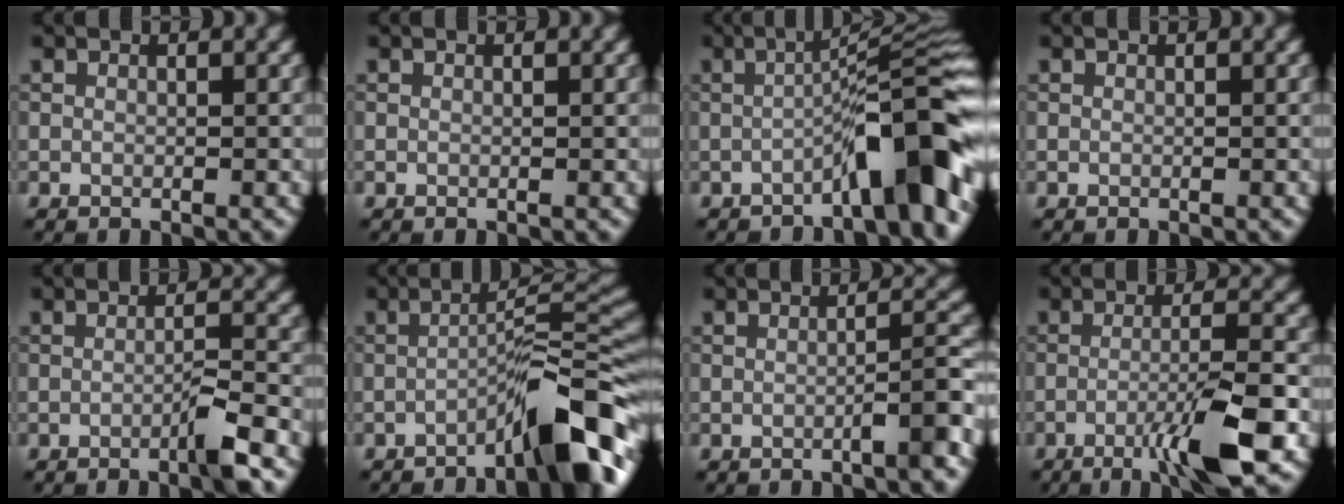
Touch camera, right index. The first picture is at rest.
{"total": 0.0}
{"total": 7.9, "force": [-3.5, 1.1, 7.0], "torque": [-0.093, 0.027, -0.062]}
{"total": 0.0}
{"total": 2.8, "force": [-1.4, 0.2, 2.4], "torque": [-0.035, 0.009, -0.031]}
{"total": 8.4, "force": [-5.0, 1.3, 6.6], "torque": [-0.087, 0.024, -0.083]}
{"total": 2.9, "force": [-1.4, 0.2, 2.6], "torque": [-0.036, 0.019, -0.029]}
{"total": 6.4, "force": [-2.8, 0.6, 5.8], "torque": [-0.092, 0.008, -0.054]}